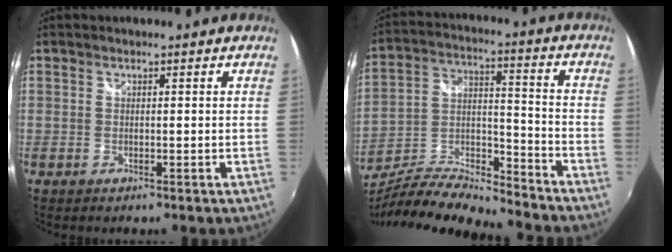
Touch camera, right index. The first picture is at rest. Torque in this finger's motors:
{"motor_torque": [0.12, -0.17, 0.02, 0.00]}